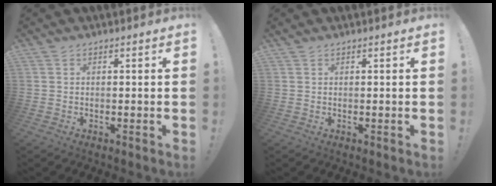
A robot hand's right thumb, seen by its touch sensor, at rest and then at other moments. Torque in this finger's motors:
{"motor_torque": [0.00, 0.00, 0.12, -0.04, 0.00]}